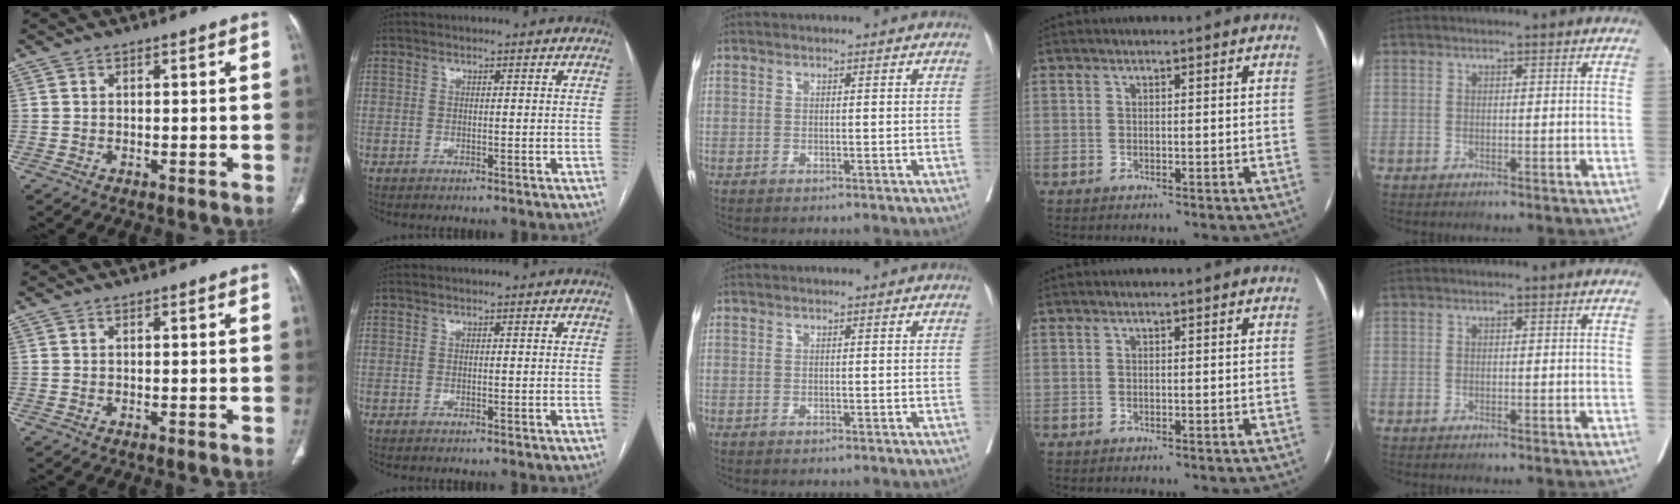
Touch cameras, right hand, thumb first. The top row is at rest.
{}